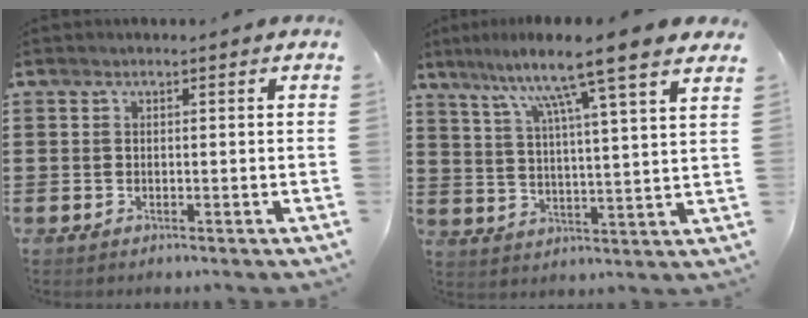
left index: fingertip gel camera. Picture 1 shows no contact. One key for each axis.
{"total": 9.6, "fx": 7.5, "fy": -0.8, "fz": 5.9, "tx": -0.127, "ty": -0.042, "tz": 0.115}